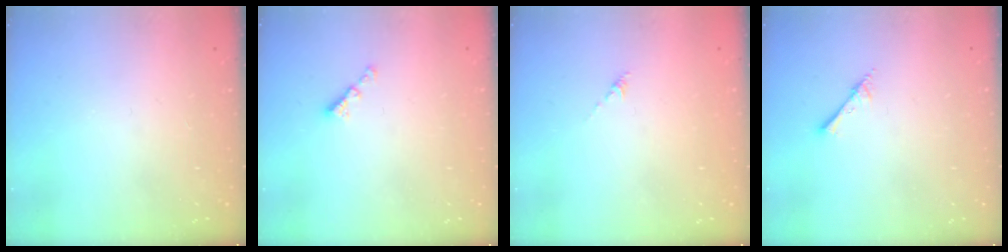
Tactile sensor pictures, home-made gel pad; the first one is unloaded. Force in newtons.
{"total": 2.2, "press": 2.2, "slide": 0.5}
{"total": 0.0}
{"total": 3.6, "press": 3.6, "slide": 0.4}